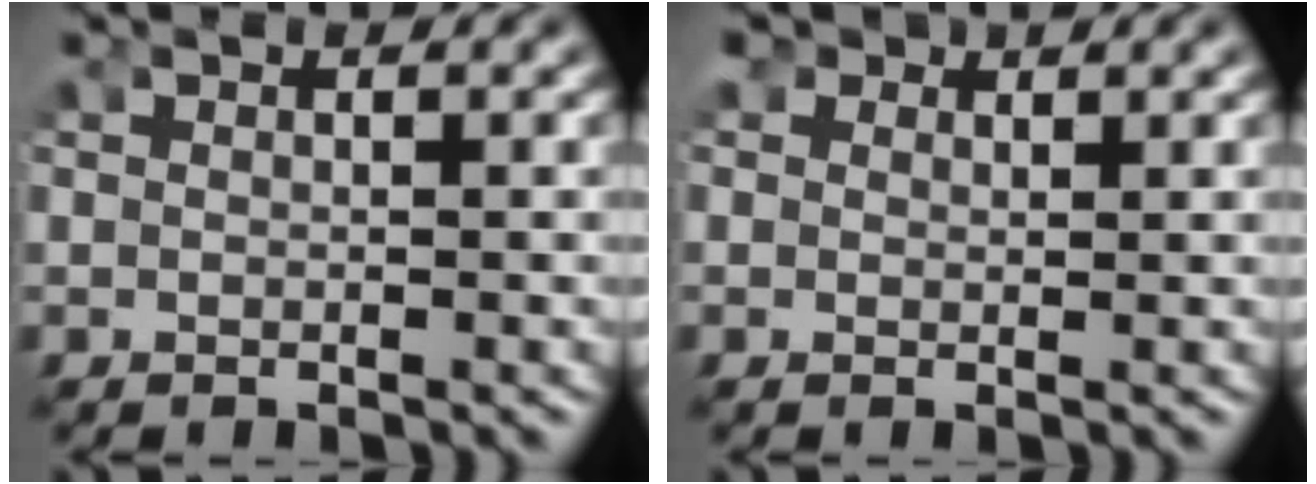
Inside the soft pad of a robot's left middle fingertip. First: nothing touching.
{"total": 1.4, "force": [1.1, 0.8, 0.4], "torque": [-0.014, -0.005, 0.022]}